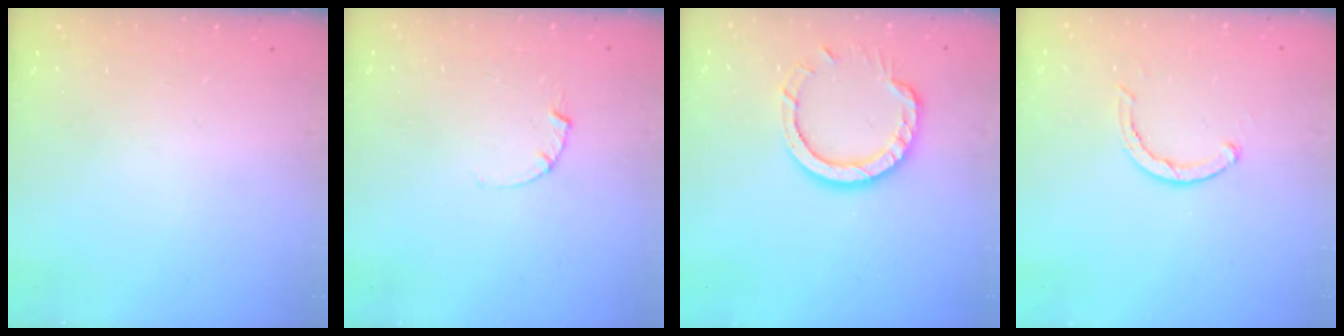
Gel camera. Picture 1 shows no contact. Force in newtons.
{"total": 2.5, "press": 2.5, "slide": 0.3}
{"total": 10.8, "press": 10.7, "slide": 1.3}
{"total": 3.7, "press": 3.7, "slide": 0.7}